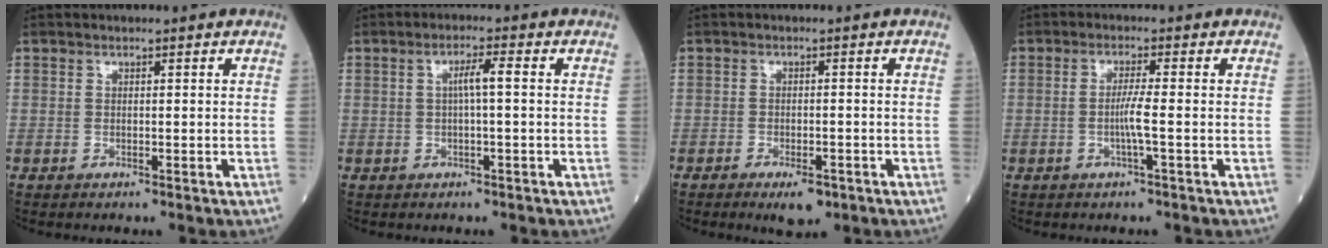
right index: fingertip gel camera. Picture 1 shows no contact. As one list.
[{"total": 3.0, "force": [0.2, 0.1, 3.0], "torque": [-0.054, 0.007, 0.004]}, {"total": 3.5, "force": [-2.1, 1.3, 2.5], "torque": [-0.040, -0.001, -0.024]}, {"total": 3.0, "force": [-0.8, -0.5, 2.8], "torque": [-0.055, -0.002, -0.016]}]